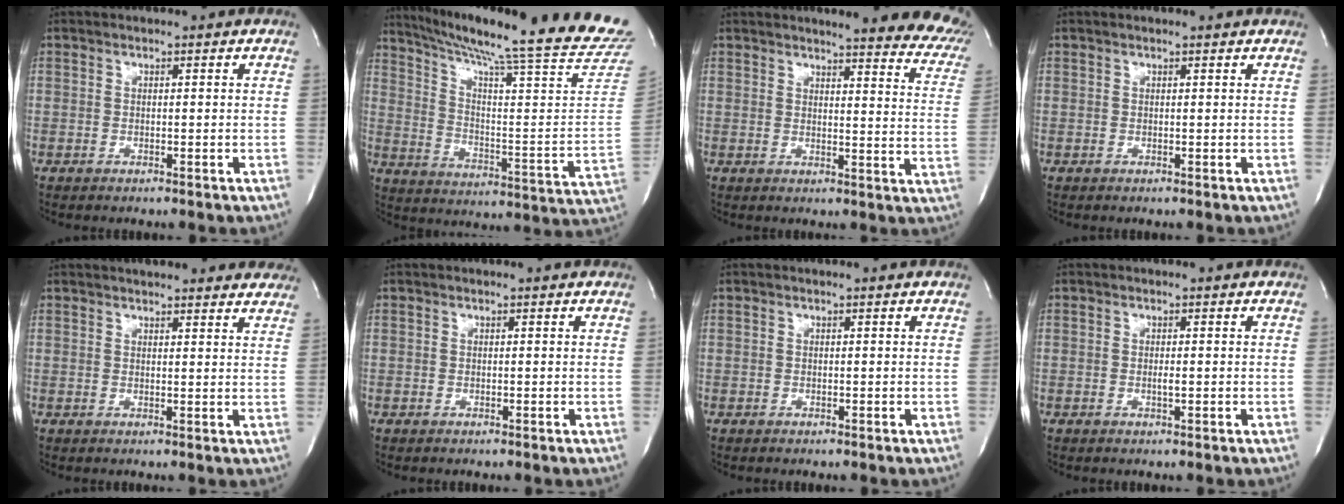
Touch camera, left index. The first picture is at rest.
{"total": 25.3, "force": [22.0, -1.9, 12.2], "torque": [-0.196, -0.103, 0.298]}
{"total": 18.9, "force": [17.2, 2.9, 7.5], "torque": [-0.073, -0.078, 0.170]}
{"total": 0.9, "force": [0.9, 0.0, 0.3], "torque": [-0.012, 0.008, 0.012]}
{"total": 15.8, "force": [14.4, 3.2, 5.5], "torque": [-0.058, 0.015, 0.162]}
{"total": 0.6, "force": [0.5, 0.0, 0.2], "torque": [-0.008, 0.005, 0.008]}
{"total": 0.7, "force": [0.7, 0.0, 0.2], "torque": [-0.005, 0.004, 0.007]}
{"total": 0.7, "force": [-0.1, 0.0, 0.7], "torque": [-0.018, -0.002, -0.001]}